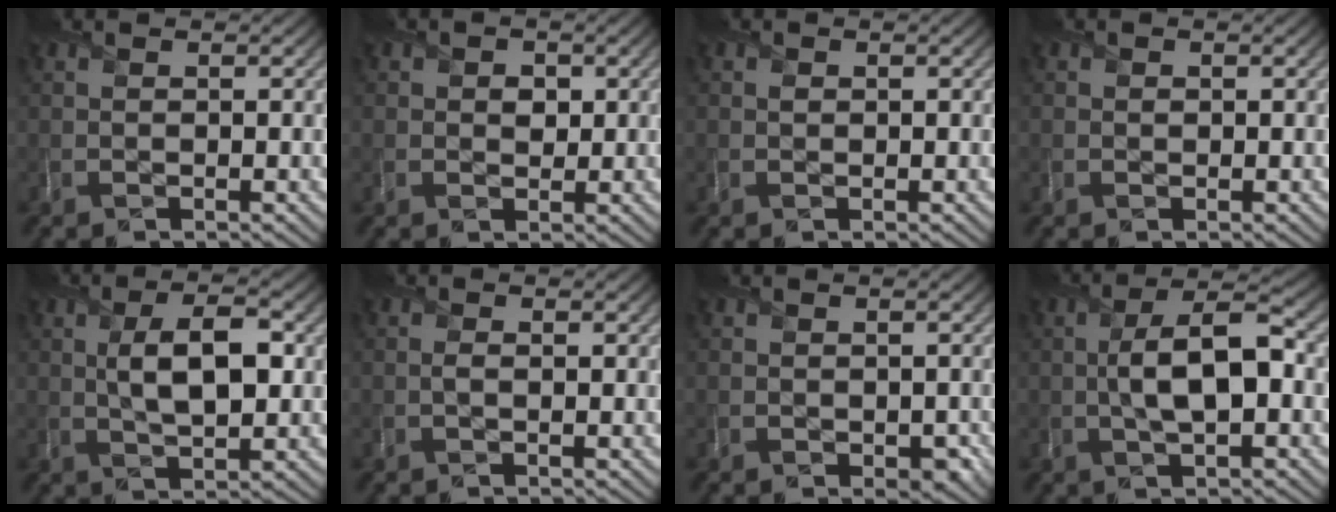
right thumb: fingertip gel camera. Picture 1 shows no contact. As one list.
[{"total": 2.1, "force": [0.5, 1.7, 1.1], "torque": [-0.016, -0.005, 0.002]}, {"total": 0.6, "force": [0.1, 0.6, 0.2], "torque": [-0.001, -0.003, -0.001]}, {"total": 0.7, "force": [0.0, 0.7, 0.1], "torque": [0.001, -0.006, -0.003]}, {"total": 7.0, "force": [0.8, 3.2, 6.2], "torque": [-0.107, 0.003, 0.010]}, {"total": 1.0, "force": [-0.1, 0.5, 0.8], "torque": [-0.017, -0.002, -0.004]}, {"total": 1.9, "force": [-0.5, 1.6, 0.9], "torque": [-0.013, -0.015, -0.010]}, {"total": 8.1, "force": [-0.3, 3.3, 7.4], "torque": [-0.134, 0.009, -0.013]}]